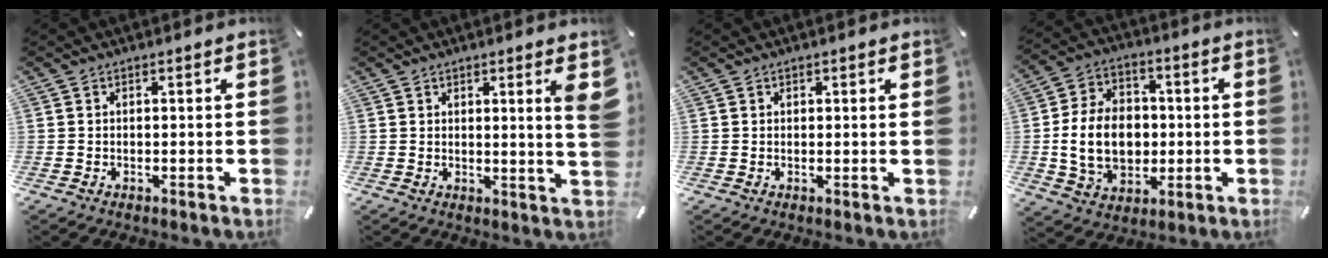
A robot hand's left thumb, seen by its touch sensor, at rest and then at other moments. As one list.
[{"total": 4.5, "force": [2.1, -0.1, 4.0], "torque": [-0.064, -0.016, 0.030]}, {"total": 0.6, "force": [0.5, 0.2, 0.3], "torque": [-0.005, 0.000, 0.009]}, {"total": 14.8, "force": [-1.0, 11.4, 9.4], "torque": [-0.202, 0.014, -0.014]}]